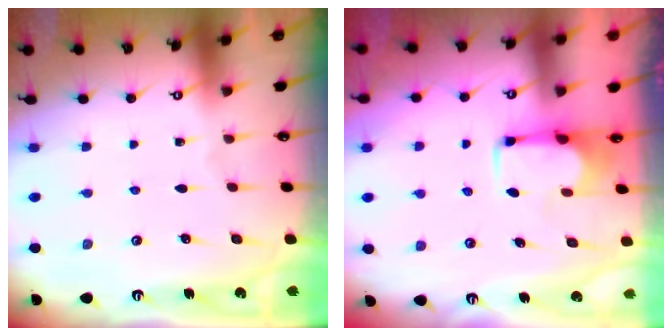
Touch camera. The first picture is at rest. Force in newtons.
{"total": 1.8, "press": 1.6, "slide": 0.7}